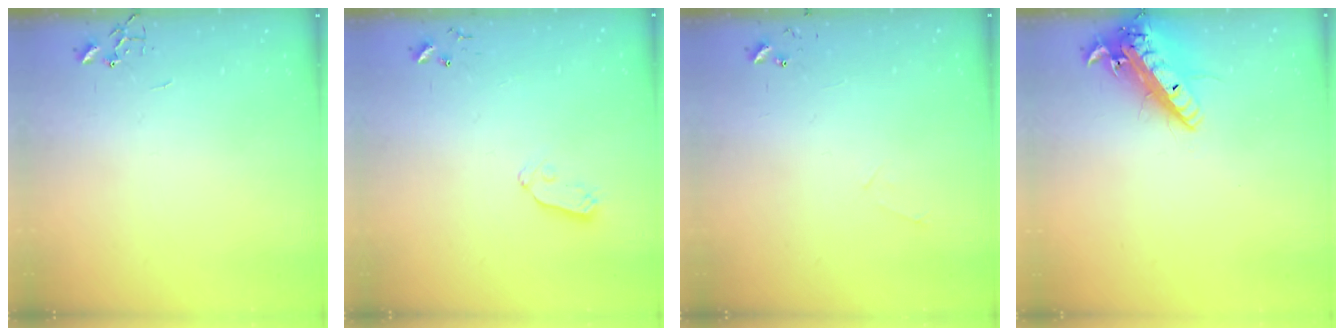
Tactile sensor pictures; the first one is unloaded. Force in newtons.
{"total": 6.0, "press": 6.0, "slide": 0.5}
{"total": 4.8, "press": 4.8, "slide": 0.5}
{"total": 17.1, "press": 16.8, "slide": 3.3}